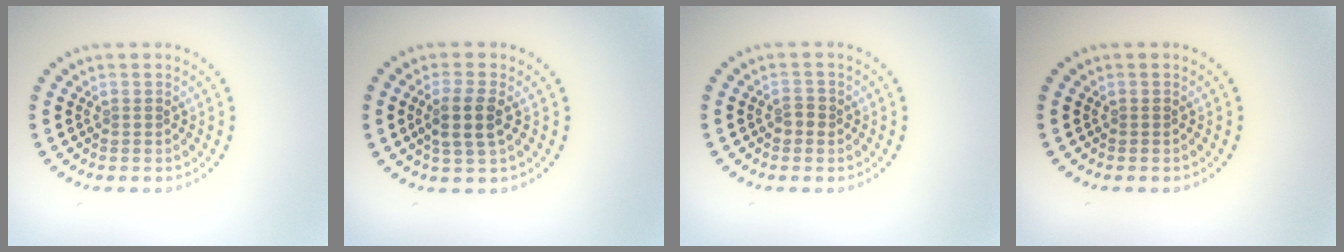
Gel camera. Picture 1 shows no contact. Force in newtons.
{"total": 2.8, "press": 2.5, "slide": 1.3}
{"total": 1.2, "press": 1.1, "slide": 0.4}
{"total": 0.0}